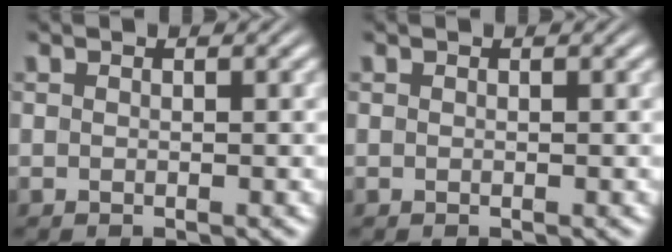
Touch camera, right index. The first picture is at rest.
{"total": 0.0}